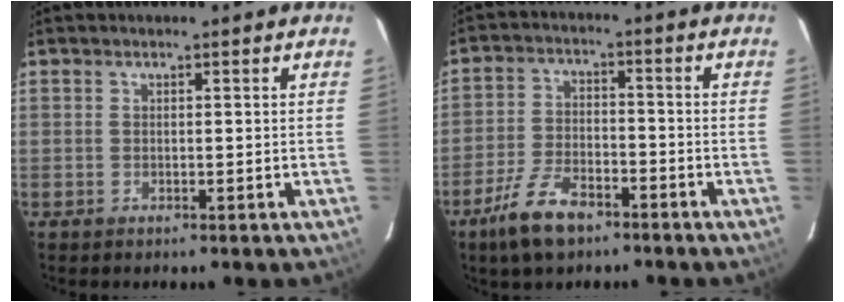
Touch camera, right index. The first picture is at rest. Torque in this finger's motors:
{"motor_torque": [0.53, -0.42, 0.24, 0.06]}